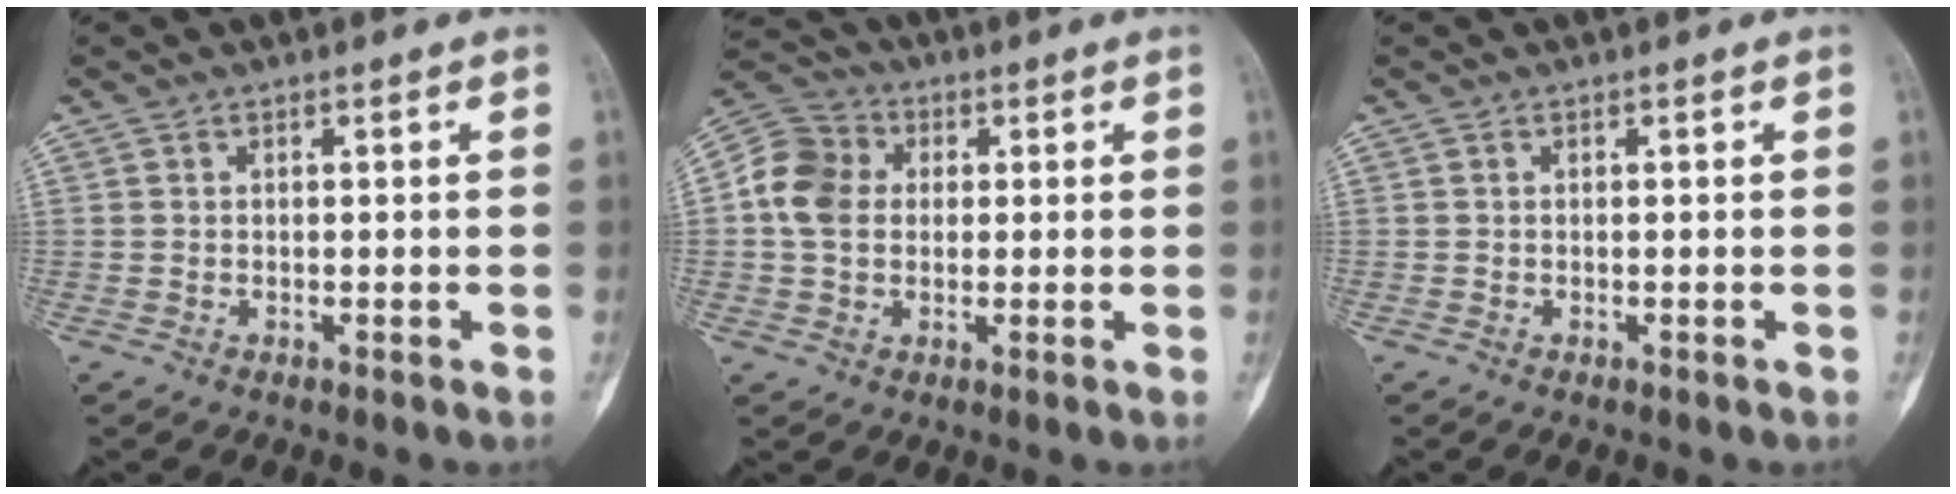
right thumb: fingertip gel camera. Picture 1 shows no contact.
{"total": 9.9, "force": [0.7, 8.1, 5.7], "torque": [-0.101, 0.022, 0.001]}
{"total": 0.0}